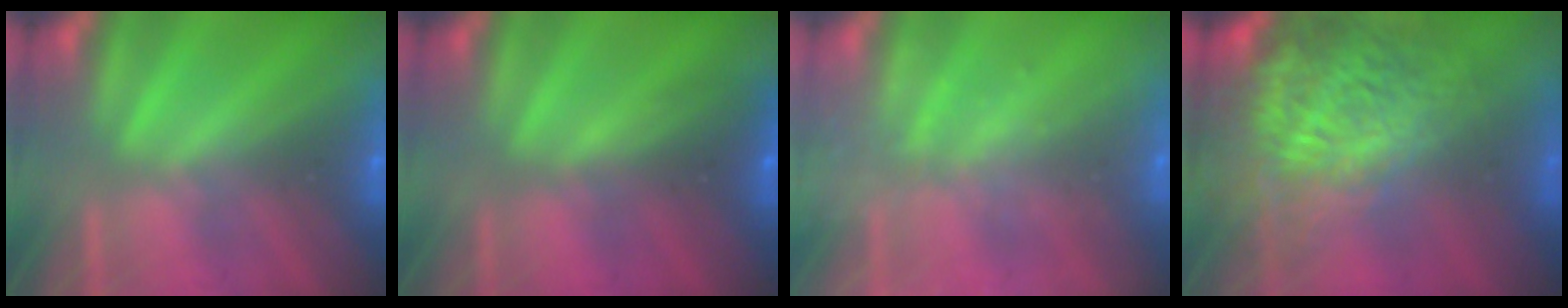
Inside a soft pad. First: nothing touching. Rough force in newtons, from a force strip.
{"total": 2.6}
{"total": 1.5}
{"total": 10.5}